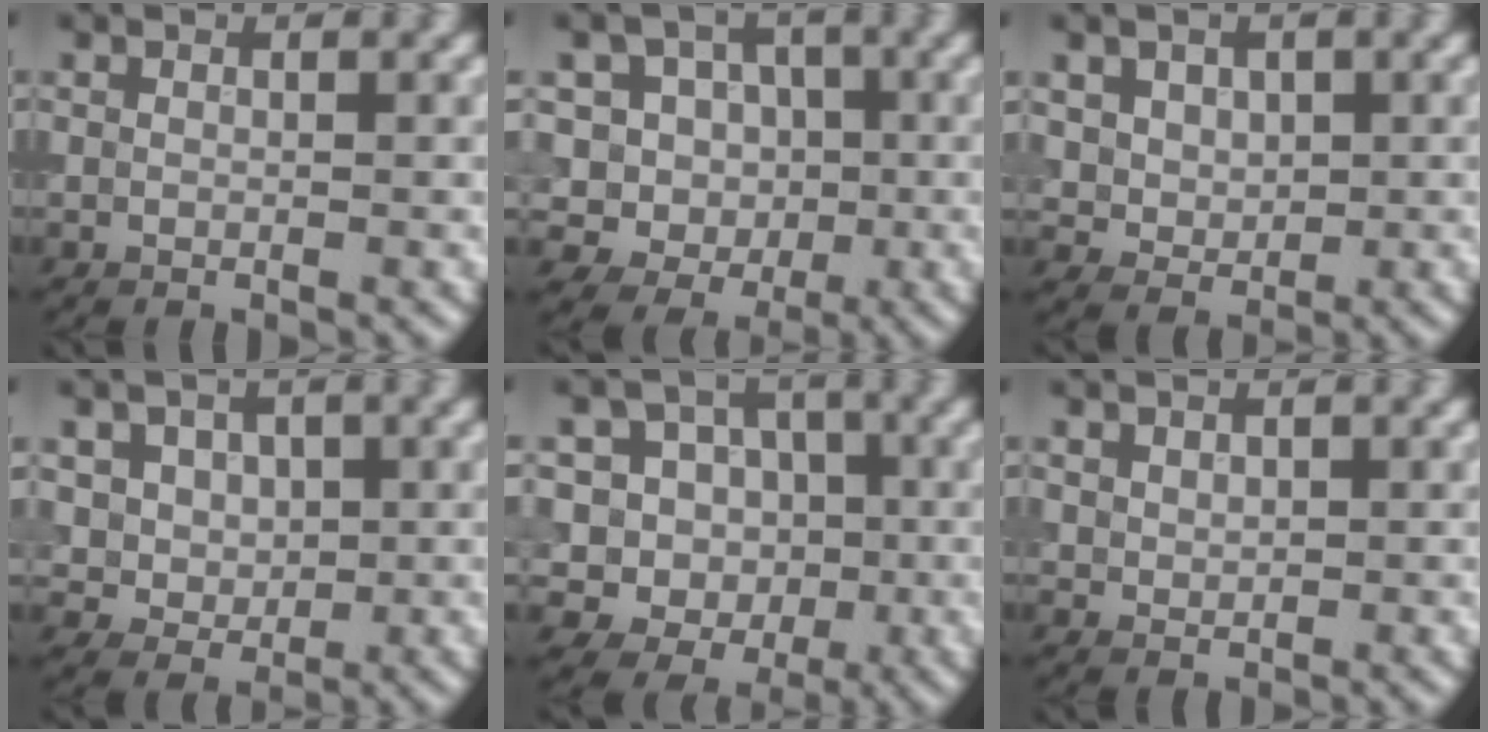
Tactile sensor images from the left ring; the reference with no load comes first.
{"total": 8.4, "force": [1.8, 7.5, 3.4], "torque": [-0.056, 0.026, 0.001]}
{"total": 3.7, "force": [1.5, 2.9, 1.8], "torque": [-0.048, -0.001, 0.036]}
{"total": 4.3, "force": [1.2, 3.8, 1.8], "torque": [-0.035, -0.002, 0.027]}
{"total": 10.1, "force": [1.0, 9.5, 3.3], "torque": [-0.085, 0.050, -0.016]}
{"total": 1.1, "force": [0.6, 0.8, 0.4], "torque": [-0.006, -0.003, 0.015]}